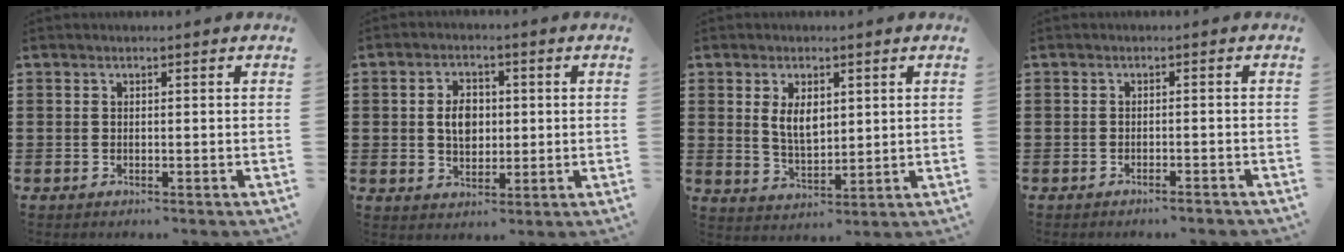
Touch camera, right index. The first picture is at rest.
{"total": 4.6, "force": [0.2, 3.2, 3.2], "torque": [-0.063, 0.010, -0.001]}
{"total": 4.8, "force": [1.3, 2.6, 3.8], "torque": [-0.074, 0.005, 0.021]}
{"total": 1.3, "force": [-1.2, -0.2, 0.5], "torque": [-0.011, 0.000, -0.023]}